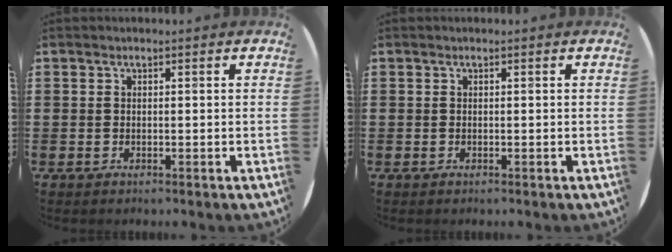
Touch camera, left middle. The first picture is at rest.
{"total": 0.0}